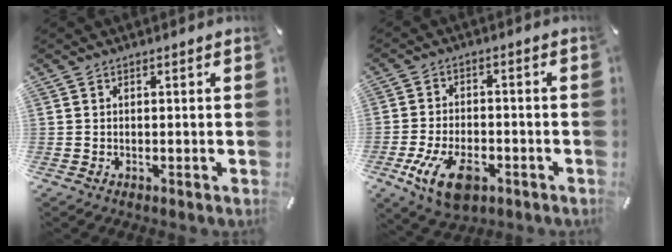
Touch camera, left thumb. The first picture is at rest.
{"total": 11.0, "force": [-4.8, 6.2, 7.7], "torque": [-0.156, 0.007, -0.086]}